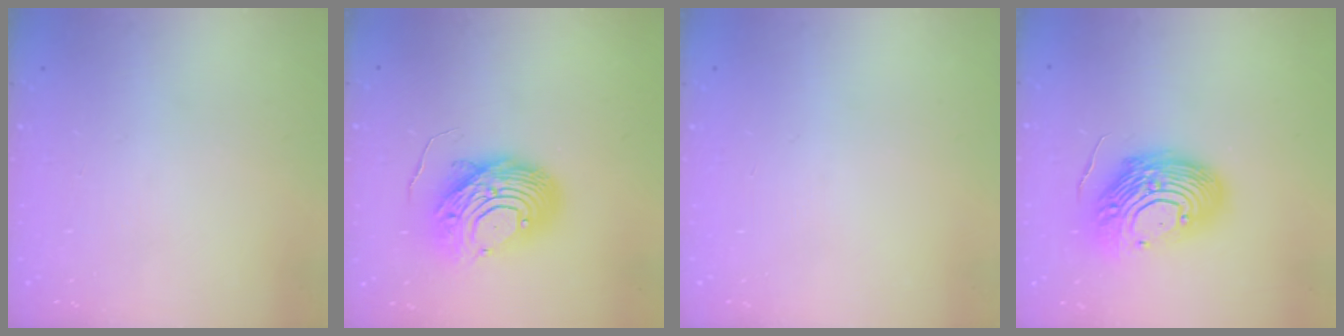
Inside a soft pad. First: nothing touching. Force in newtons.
{"total": 12.2, "press": 12.1, "slide": 1.4}
{"total": 0.0}
{"total": 16.8, "press": 16.7, "slide": 1.9}